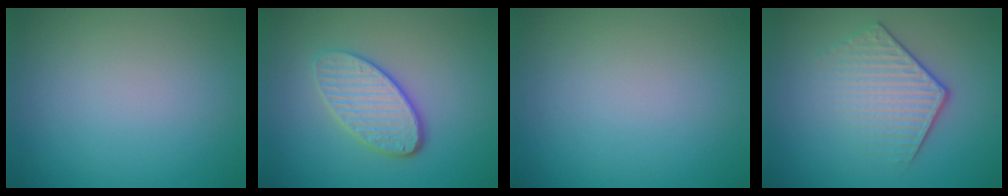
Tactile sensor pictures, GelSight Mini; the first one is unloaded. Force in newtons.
{"total": 4.2, "press": 3.5, "slide": 2.4}
{"total": 0.0}
{"total": 4.2, "press": 3.1, "slide": 2.9}